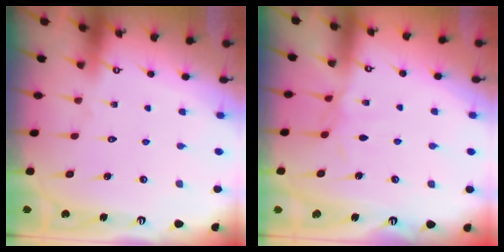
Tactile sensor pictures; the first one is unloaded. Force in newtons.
{"total": 2.8, "press": 2.8, "slide": 0.5}